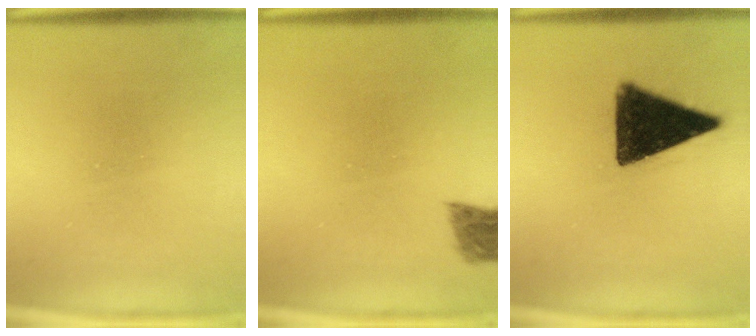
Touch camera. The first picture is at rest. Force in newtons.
{"total": 2.7}
{"total": 12.9}